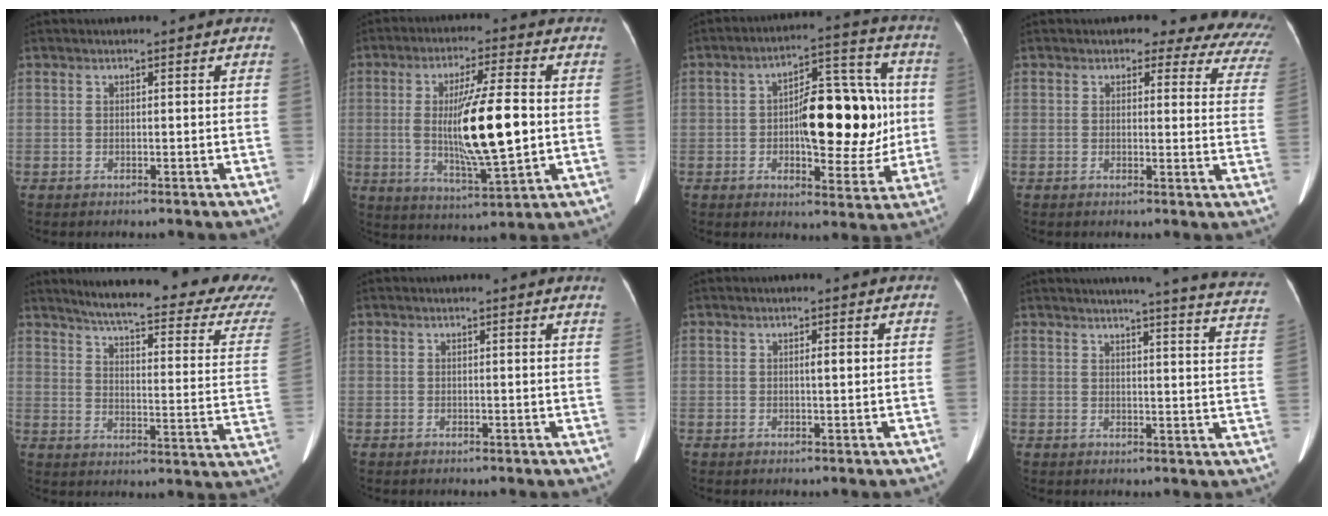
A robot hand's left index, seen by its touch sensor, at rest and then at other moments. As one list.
[{"total": 13.9, "force": [-0.2, 1.5, 13.8], "torque": [-0.254, -0.012, -0.001]}, {"total": 15.1, "force": [0.1, 6.1, 13.8], "torque": [-0.197, 0.032, 0.007]}, {"total": 13.4, "force": [11.0, 5.4, 5.3], "torque": [-0.032, -0.019, 0.088]}, {"total": 25.6, "force": [22.9, 1.5, 11.3], "torque": [-0.158, -0.083, 0.269]}, {"total": 1.5, "force": [1.4, -0.1, 0.4], "torque": [-0.016, -0.005, 0.005]}, {"total": 1.1, "force": [0.3, 0.1, 1.1], "torque": [-0.019, 0.001, 0.004]}, {"total": 20.6, "force": [18.5, 0.5, 9.0], "torque": [-0.111, -0.061, 0.196]}]